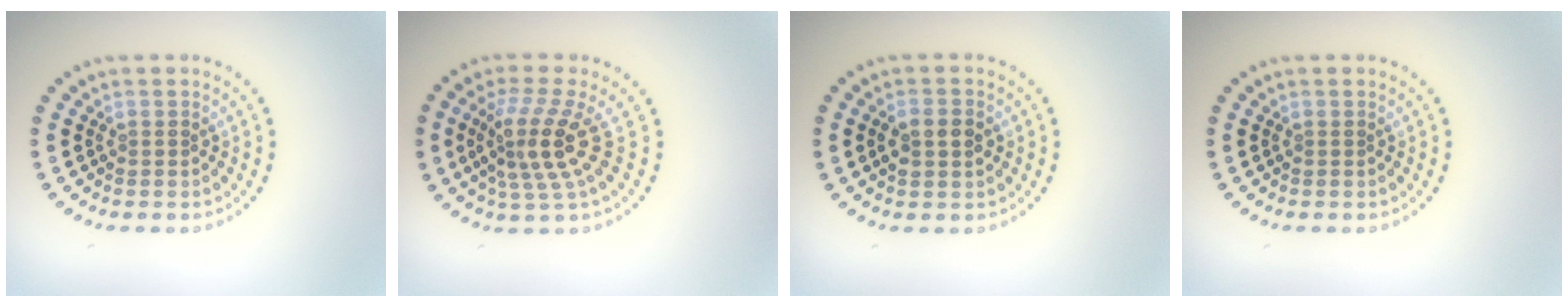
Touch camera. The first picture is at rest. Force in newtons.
{"total": 4.3, "press": 3.1, "slide": 3.0}
{"total": 3.1, "press": 3.1, "slide": 0.4}
{"total": 0.0}